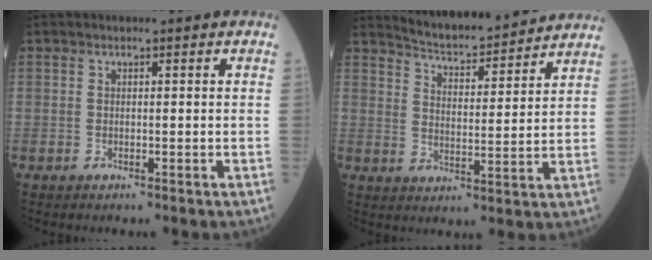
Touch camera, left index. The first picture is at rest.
{"total": 12.2, "force": [11.7, 0.8, 3.2], "torque": [-0.056, 0.007, 0.170]}